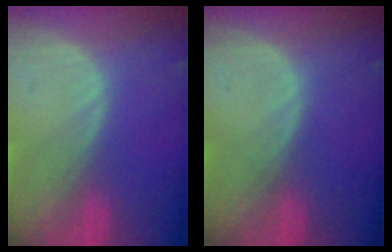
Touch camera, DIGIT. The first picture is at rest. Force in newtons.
{"total": 0.0}